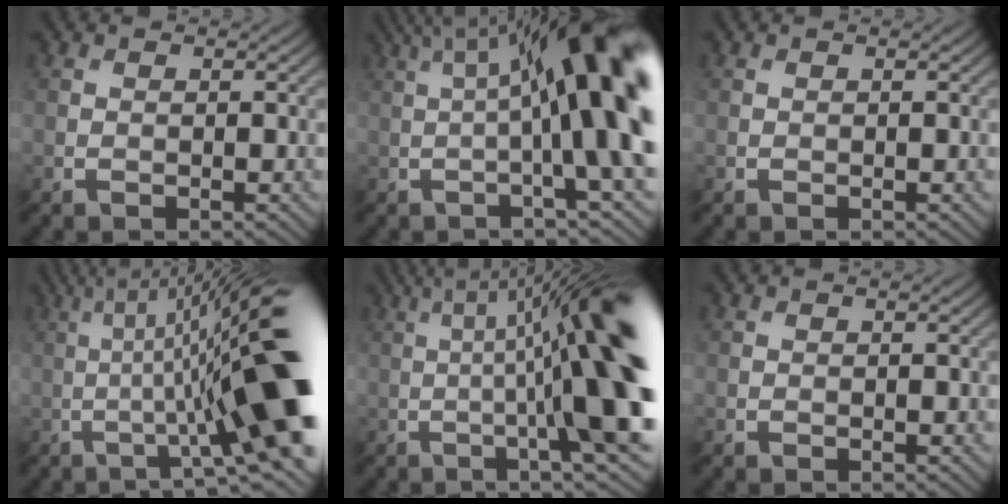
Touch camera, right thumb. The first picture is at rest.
{"total": 16.2, "force": [2.0, 3.7, 15.7], "torque": [-0.216, 0.022, 0.038]}
{"total": 0.0}
{"total": 17.8, "force": [-1.0, 3.5, 17.4], "torque": [-0.226, 0.015, -0.006]}
{"total": 17.2, "force": [0.4, 3.5, 16.8], "torque": [-0.214, 0.027, 0.010]}
{"total": 0.0}